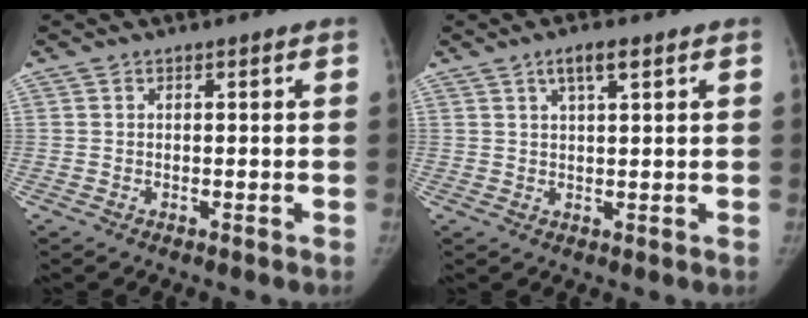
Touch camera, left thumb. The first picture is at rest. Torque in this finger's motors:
{"motor_torque": [0.02, -0.01, 0.56, -0.28, -0.01]}